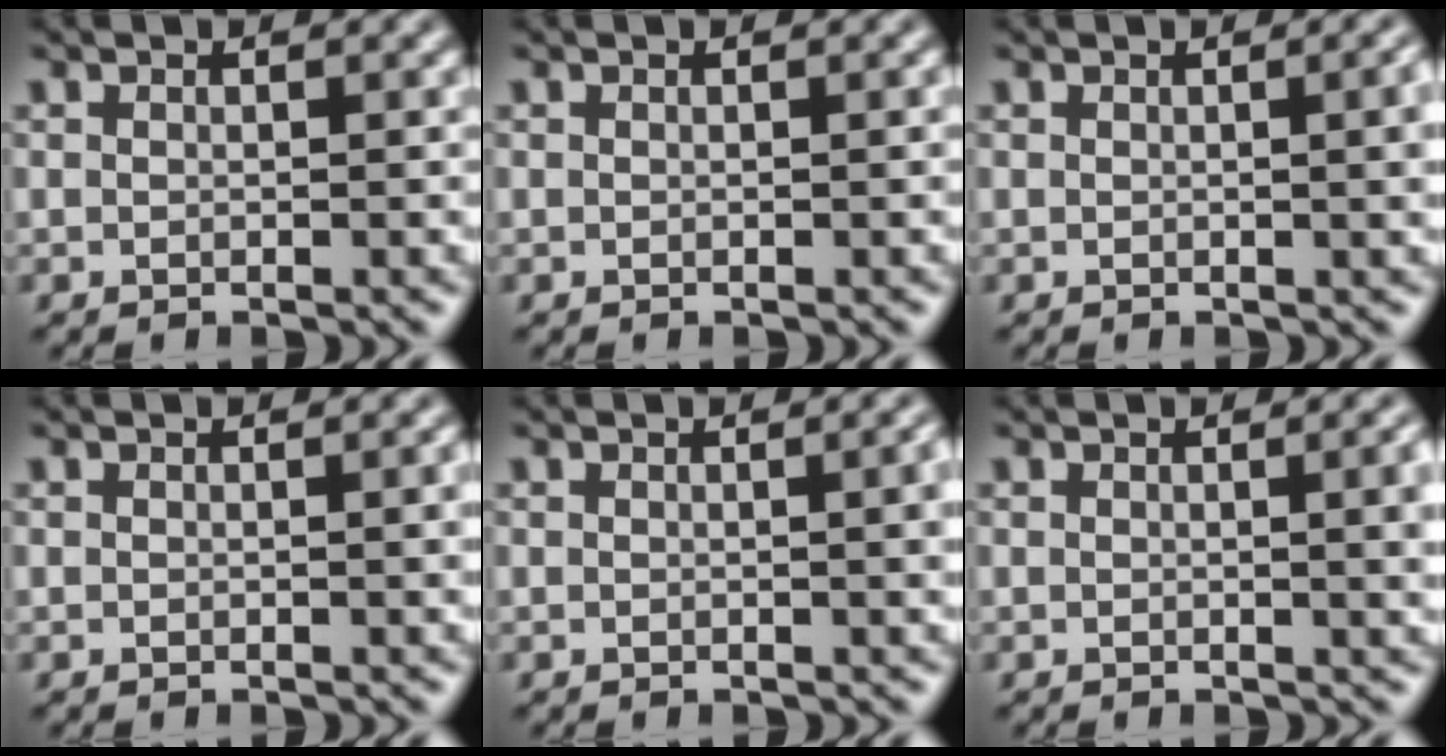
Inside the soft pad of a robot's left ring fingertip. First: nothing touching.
{"total": 0.0}
{"total": 2.9, "force": [0.2, 0.9, 2.7], "torque": [-0.027, 0.005, -0.001]}
{"total": 1.3, "force": [0.1, 0.3, 1.3], "torque": [-0.015, 0.001, 0.000]}
{"total": 2.5, "force": [0.2, 0.7, 2.4], "torque": [-0.024, 0.003, -0.002]}
{"total": 3.9, "force": [0.3, 1.4, 3.6], "torque": [-0.032, 0.007, 0.003]}